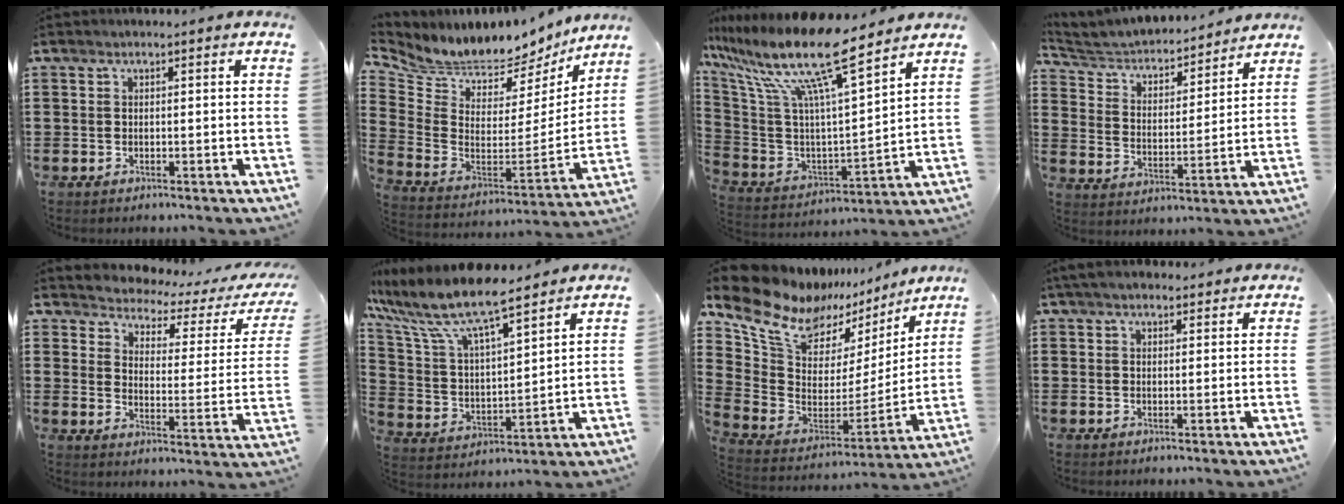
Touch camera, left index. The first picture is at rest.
{"total": 5.7, "force": [5.2, 2.3, 0.4], "torque": [-0.047, -0.054, 0.088]}
{"total": 15.7, "force": [11.2, 2.3, 10.8], "torque": [-0.241, -0.065, 0.184]}
{"total": 3.9, "force": [3.6, 1.2, 0.6], "torque": [-0.035, -0.028, 0.054]}
{"total": 2.5, "force": [2.3, 0.7, 0.7], "torque": [-0.033, -0.021, 0.028]}
{"total": 9.0, "force": [7.6, 1.5, 4.7], "torque": [-0.123, -0.042, 0.127]}
{"total": 11.2, "force": [8.8, 5.7, 4.1], "torque": [-0.124, -0.063, 0.153]}
{"total": 3.1, "force": [2.6, 1.1, 1.2], "torque": [-0.030, 0.004, 0.049]}